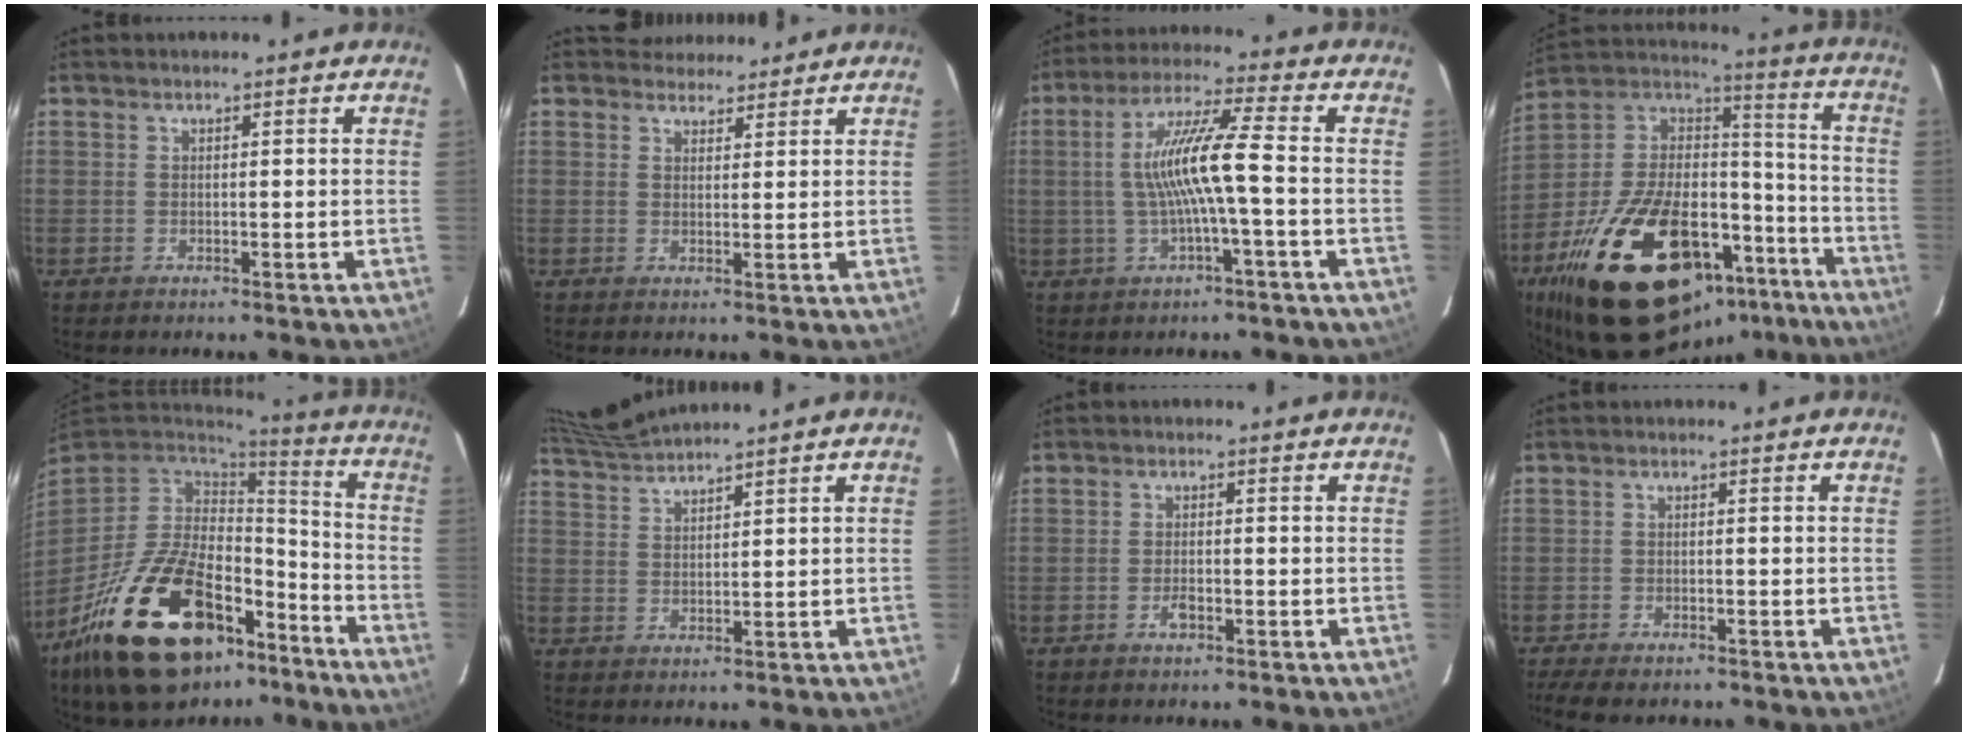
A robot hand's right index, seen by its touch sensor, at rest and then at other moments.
{"total": 4.5, "force": [4.2, 1.5, -0.7], "torque": [0.017, 0.016, 0.062]}
{"total": 9.3, "force": [-1.0, -1.0, 9.1], "torque": [-0.177, 0.006, -0.011]}
{"total": 36.6, "force": [-22.3, 18.2, 22.7], "torque": [-0.417, 0.020, -0.320]}
{"total": 27.9, "force": [-16.7, 13.8, 17.6], "torque": [-0.343, -0.014, -0.252]}
{"total": 6.1, "force": [5.8, -1.8, 0.5], "torque": [-0.018, -0.010, 0.111]}
{"total": 2.3, "force": [-1.2, 1.0, 1.6], "torque": [-0.034, 0.000, -0.022]}
{"total": 6.4, "force": [-5.6, 1.6, 2.8], "torque": [-0.077, -0.028, -0.094]}